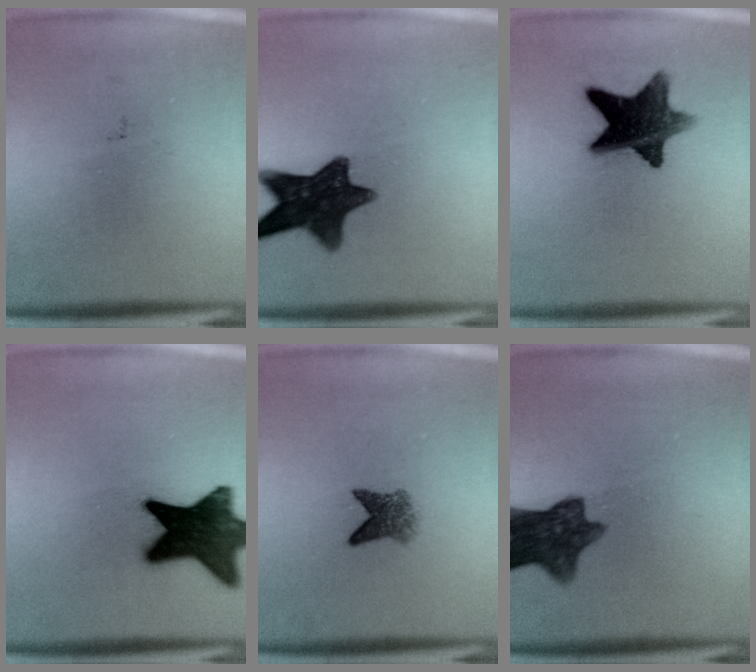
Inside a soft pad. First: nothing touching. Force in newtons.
{"total": 12.0}
{"total": 12.3}
{"total": 18.0}
{"total": 3.2}
{"total": 9.2}